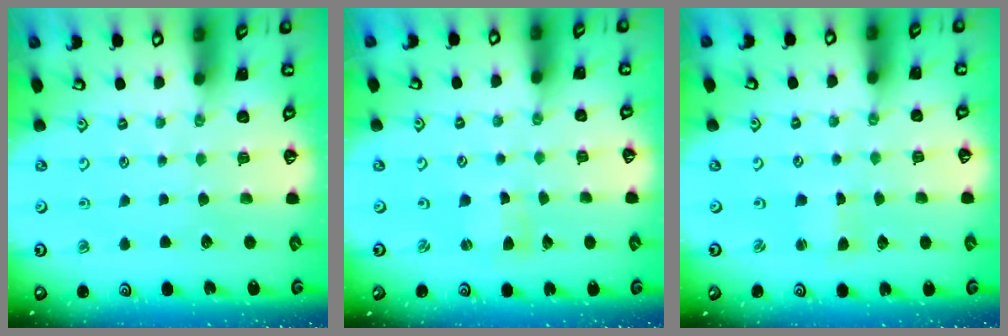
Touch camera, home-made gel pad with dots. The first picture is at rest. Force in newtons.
{"total": 0.8, "press": 0.8, "slide": 0.1}
{"total": 0.9, "press": 0.9, "slide": 0.1}